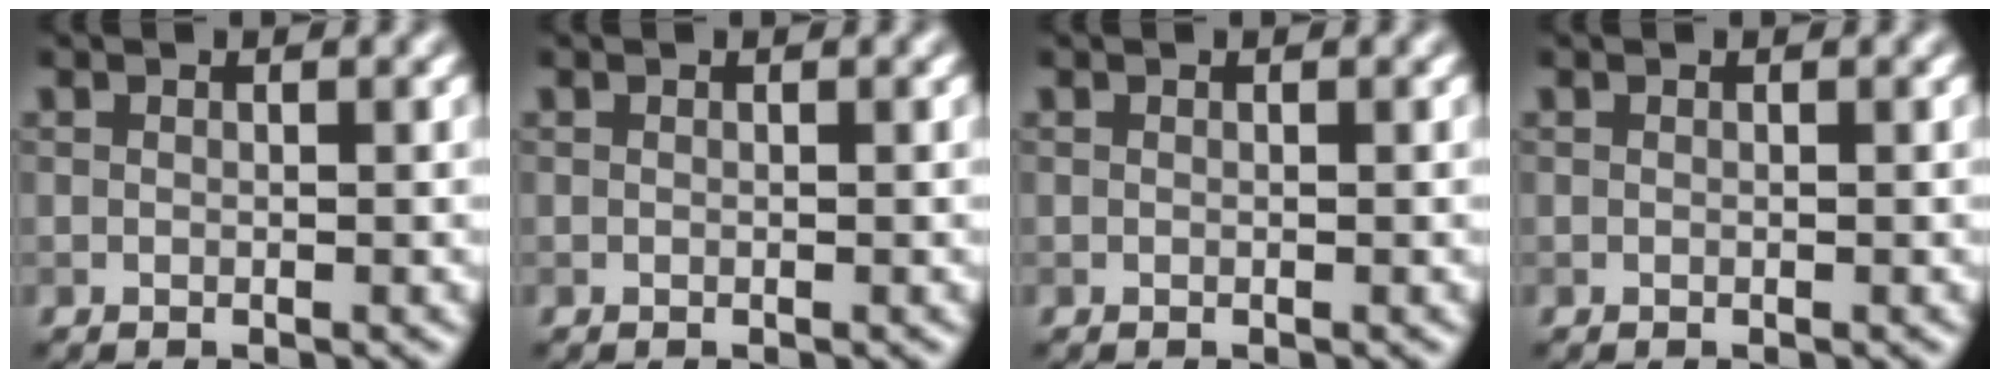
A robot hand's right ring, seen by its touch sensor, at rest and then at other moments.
{"total": 0.0}
{"total": 0.0}
{"total": 0.0}